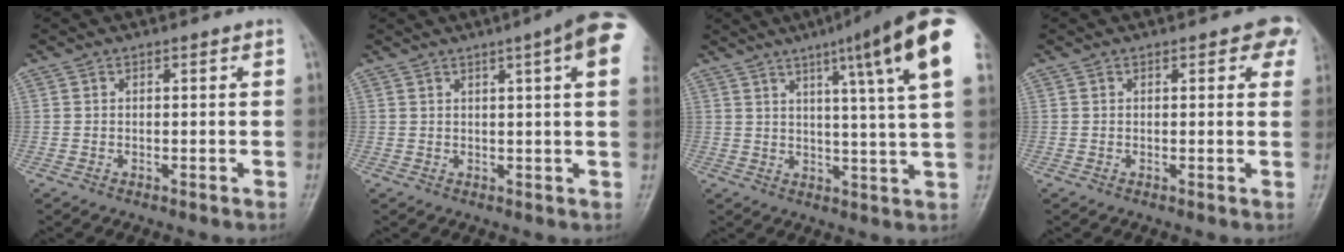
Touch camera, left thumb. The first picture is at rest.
{"total": 11.3, "force": [4.8, 1.3, 10.1], "torque": [-0.119, 0.002, 0.047]}
{"total": 17.7, "force": [8.4, 1.1, 15.6], "torque": [-0.207, -0.023, 0.102]}
{"total": 3.9, "force": [2.0, 2.0, 2.6], "torque": [0.004, -0.002, 0.012]}